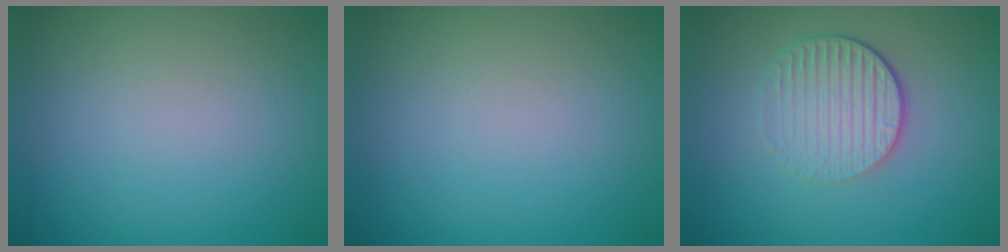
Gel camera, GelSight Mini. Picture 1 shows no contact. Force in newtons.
{"total": 0.0}
{"total": 4.2, "press": 2.8, "slide": 3.0}